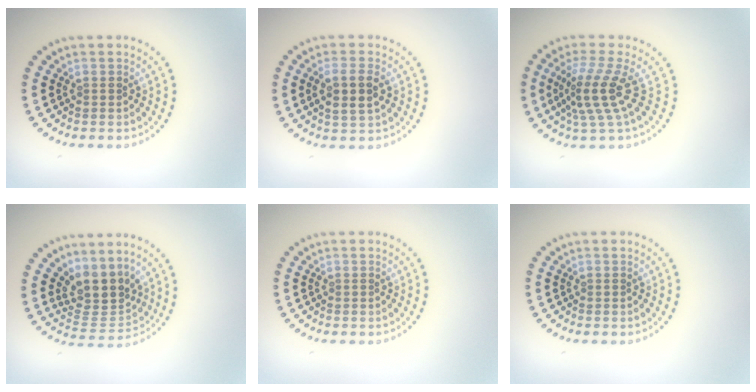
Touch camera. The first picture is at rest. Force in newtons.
{"total": 2.9, "press": 2.7, "slide": 0.8}
{"total": 4.0, "press": 2.8, "slide": 2.8}
{"total": 4.1, "press": 3.2, "slide": 2.5}
{"total": 0.0}
{"total": 0.0}